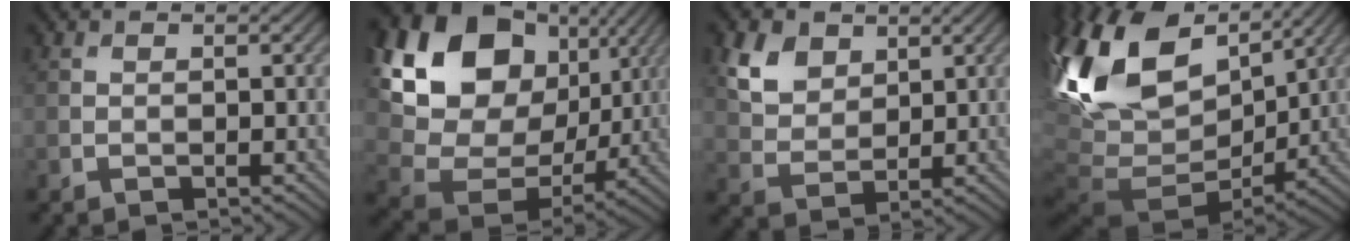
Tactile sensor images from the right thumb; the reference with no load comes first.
{"total": 22.4, "force": [8.6, 16.8, 12.1], "torque": [-0.321, 0.047, 0.179]}
{"total": 5.9, "force": [3.2, 4.0, 3.0], "torque": [-0.081, -0.001, 0.064]}
{"total": 19.7, "force": [4.9, 12.4, 14.5], "torque": [-0.311, 0.001, 0.107]}